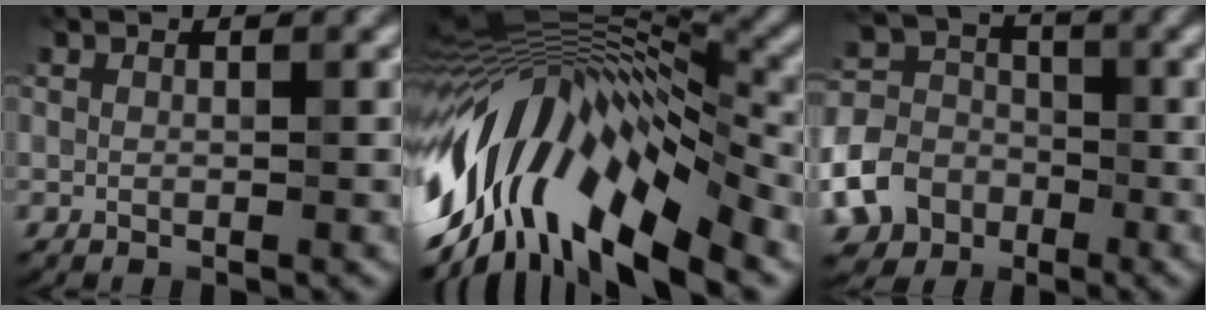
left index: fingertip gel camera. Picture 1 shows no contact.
{"total": 13.2, "force": [-7.0, 5.1, 9.9], "torque": [-0.214, 0.007, -0.089]}
{"total": 7.2, "force": [-5.6, 4.5, 1.0], "torque": [-0.041, -0.025, -0.072]}